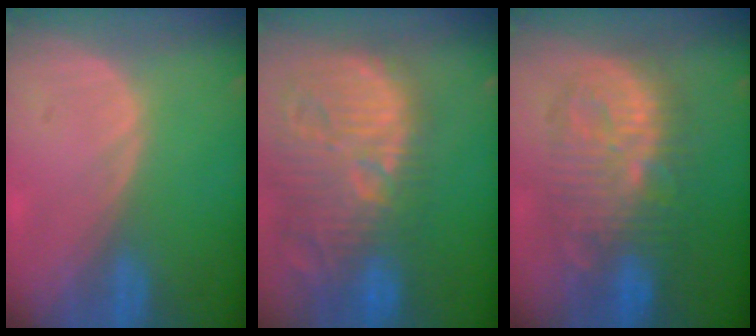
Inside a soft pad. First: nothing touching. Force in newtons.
{"total": 15.2, "press": 13.3, "slide": 7.4}
{"total": 10.4, "press": 10.4, "slide": 0.4}